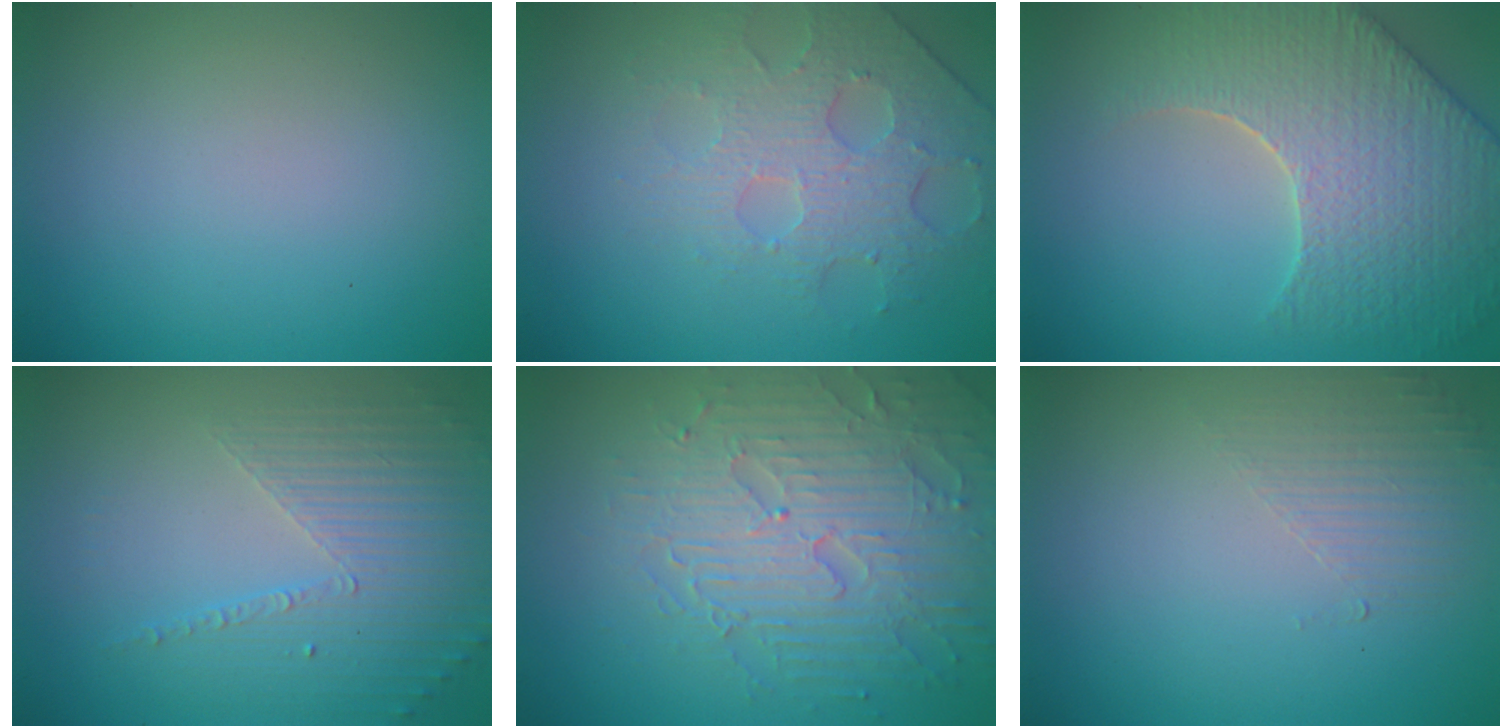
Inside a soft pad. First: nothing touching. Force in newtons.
{"total": 3.8, "press": 3.6, "slide": 1.1}
{"total": 7.3, "press": 6.0, "slide": 4.1}
{"total": 5.2, "press": 3.2, "slide": 4.0}
{"total": 6.7, "press": 5.5, "slide": 3.8}
{"total": 1.6, "press": 0.4, "slide": 1.5}